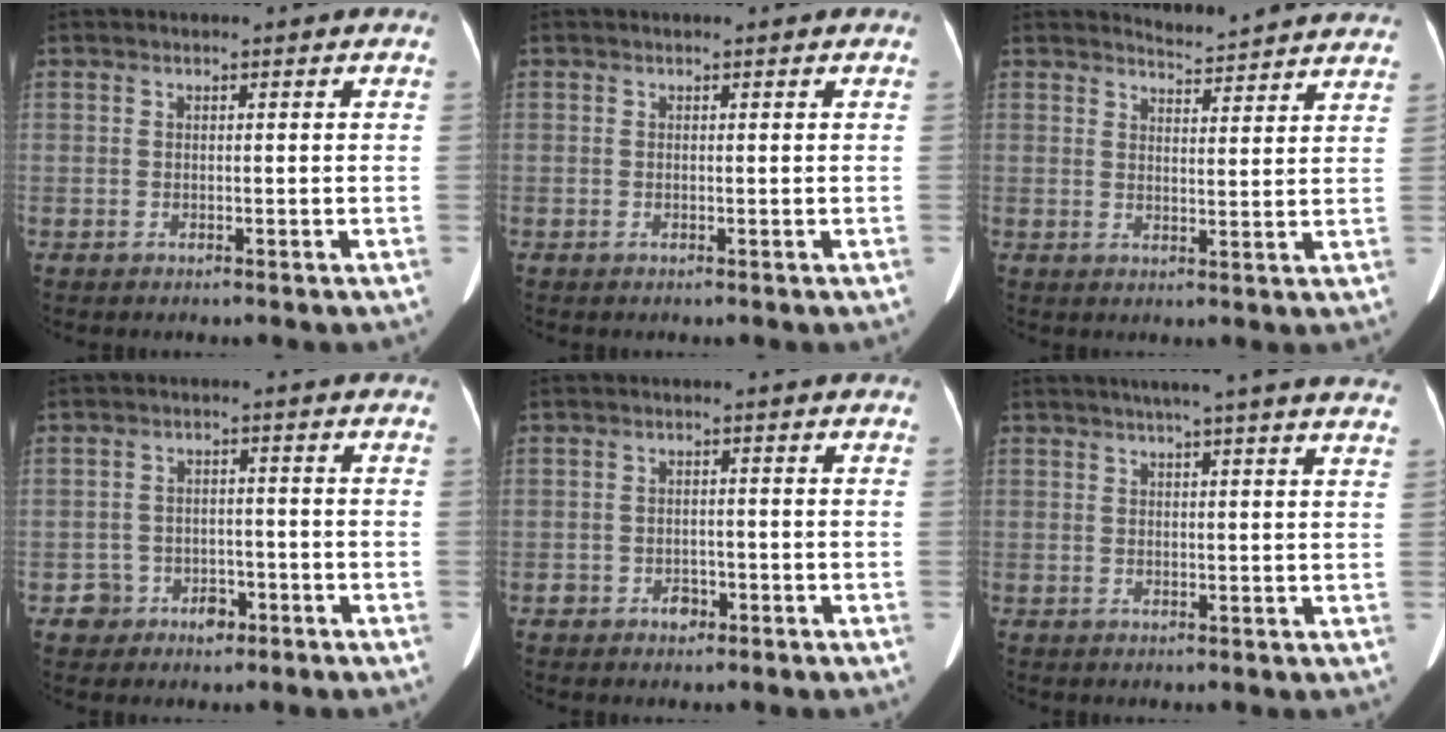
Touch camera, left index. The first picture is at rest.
{"total": 0.0}
{"total": 10.8, "force": [10.7, 0.0, 1.2], "torque": [-0.010, -0.029, 0.115]}
{"total": 4.2, "force": [-2.4, 3.4, 0.6], "torque": [0.002, 0.008, -0.026]}
{"total": 2.2, "force": [-1.4, 1.6, 0.7], "torque": [-0.006, -0.002, -0.019]}
{"total": 13.5, "force": [11.4, -0.5, 7.2], "torque": [-0.104, 0.007, 0.125]}